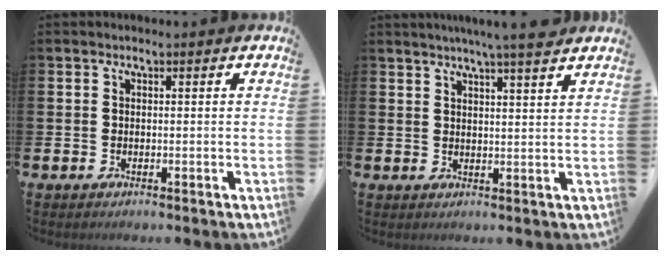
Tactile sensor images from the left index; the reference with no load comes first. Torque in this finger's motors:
{"motor_torque": [0.95, -1.19, 0.35, 0.19]}